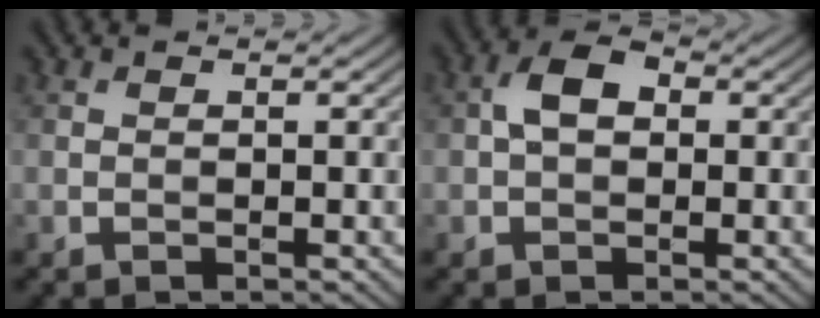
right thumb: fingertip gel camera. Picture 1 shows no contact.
{"total": 3.7, "force": [0.1, 2.5, 2.8], "torque": [-0.057, 0.009, -0.008]}